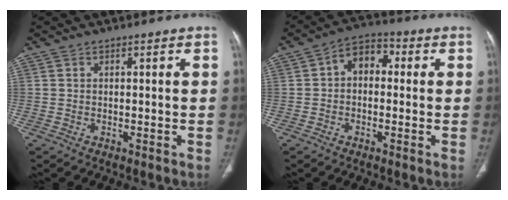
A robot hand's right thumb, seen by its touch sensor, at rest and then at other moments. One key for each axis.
{"total": 6.4, "fx": 0.4, "fy": 4.6, "fz": 4.5, "tx": -0.049, "ty": 0.022, "tz": -0.008}